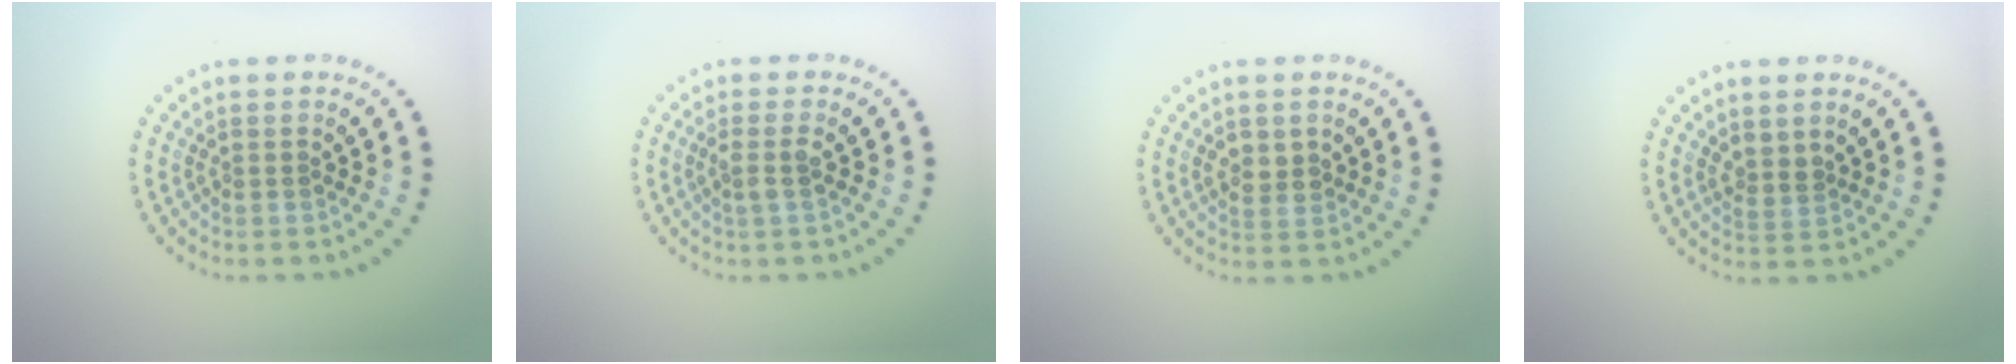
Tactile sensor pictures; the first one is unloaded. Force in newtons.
{"total": 1.4, "press": 1.1, "slide": 0.9}
{"total": 1.6, "press": 1.6, "slide": 0.4}
{"total": 1.6, "press": 1.2, "slide": 1.0}